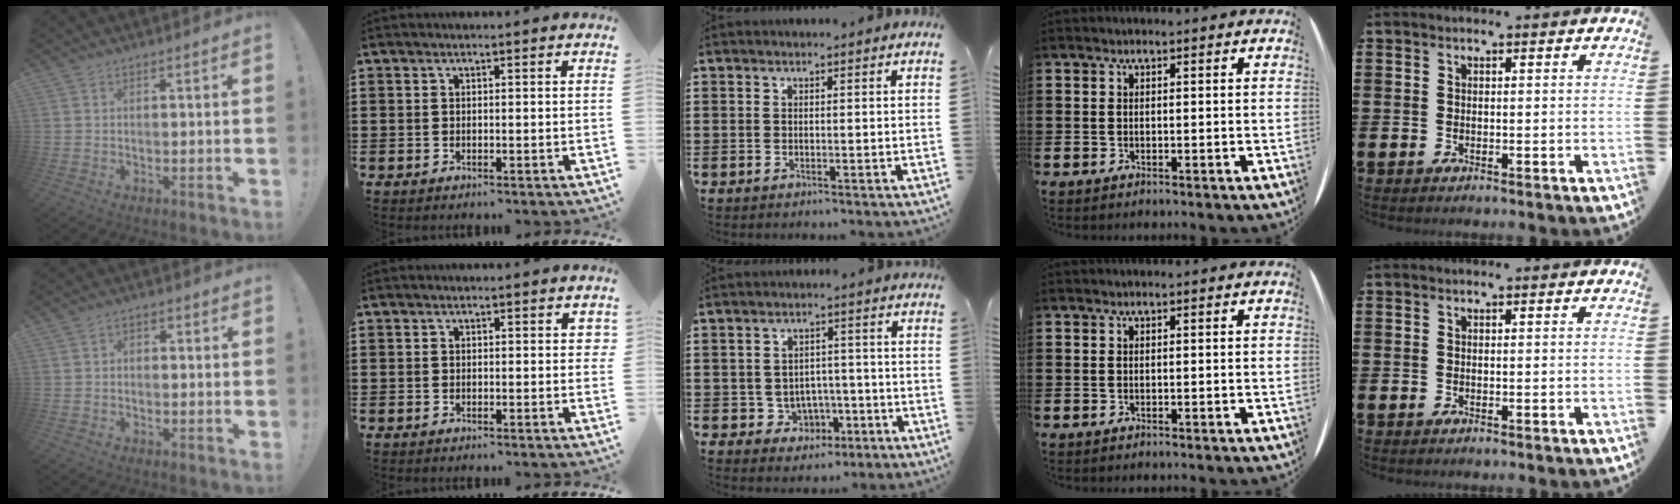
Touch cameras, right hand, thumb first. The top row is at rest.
{"thumb": {"total": 2.1, "force": [-1.3, 1.3, 1.0], "torque": [-0.012, 0.011, -0.025]}, "index": {"total": 0.7, "force": [0.1, 0.6, 0.3], "torque": [0.001, 0.002, -0.001]}, "middle": {"total": 3.6, "force": [-1.6, 3.0, 1.0], "torque": [-0.032, 0.005, -0.033]}}